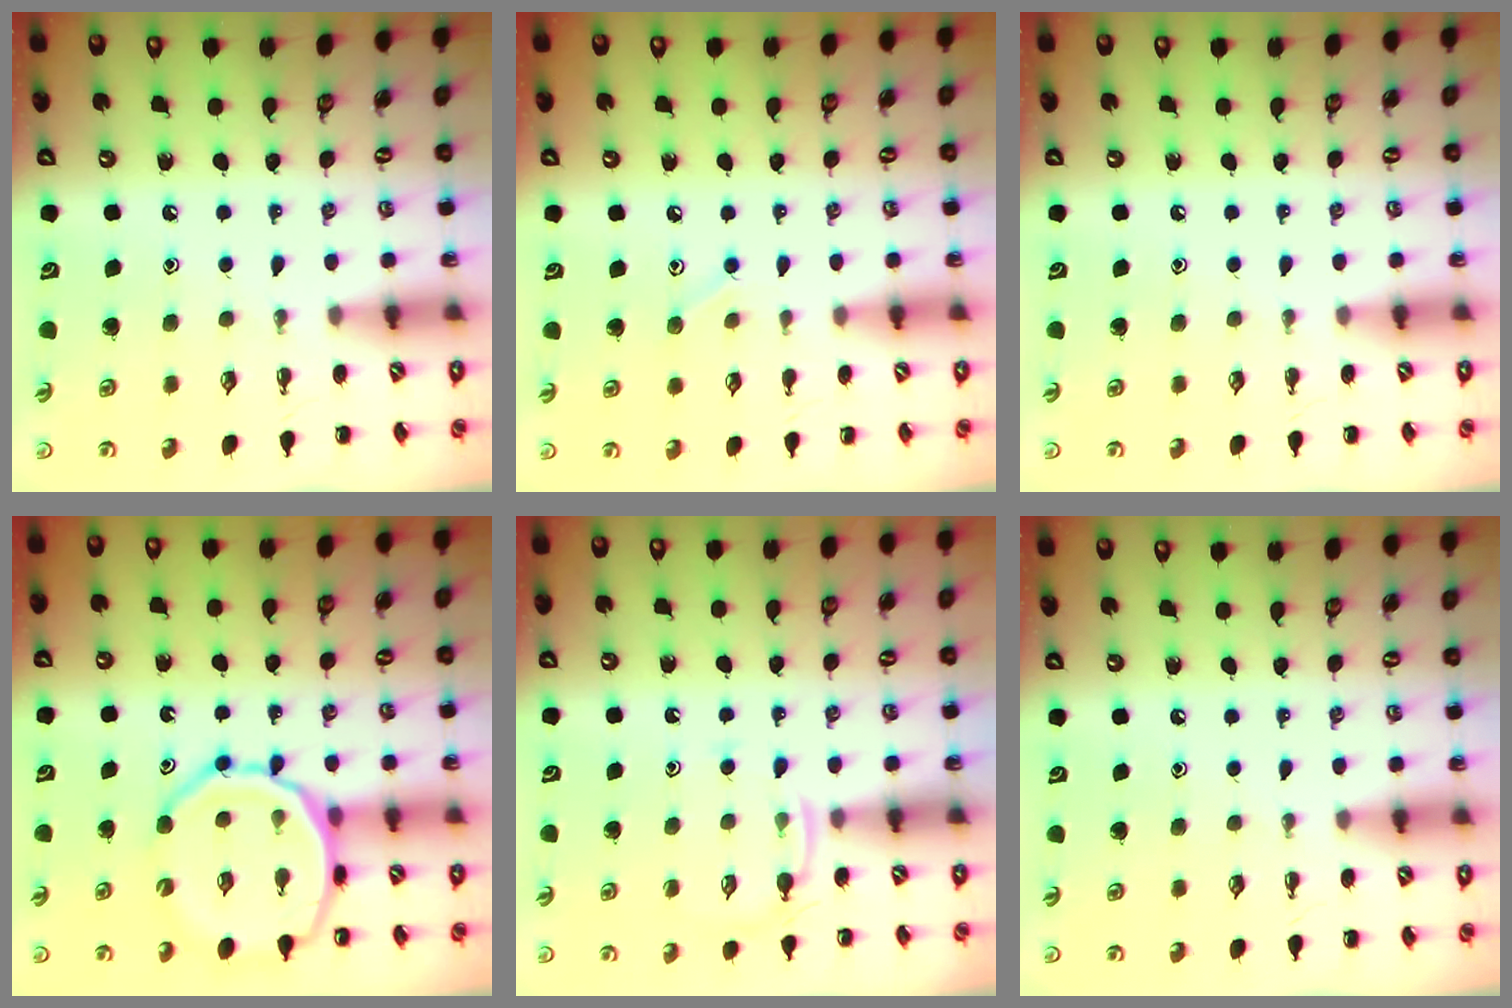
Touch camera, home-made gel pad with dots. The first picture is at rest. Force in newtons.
{"total": 5.5, "press": 5.2, "slide": 1.7}
{"total": 0.0}
{"total": 13.2, "press": 12.9, "slide": 3.1}
{"total": 4.8, "press": 4.6, "slide": 1.4}
{"total": 0.0}